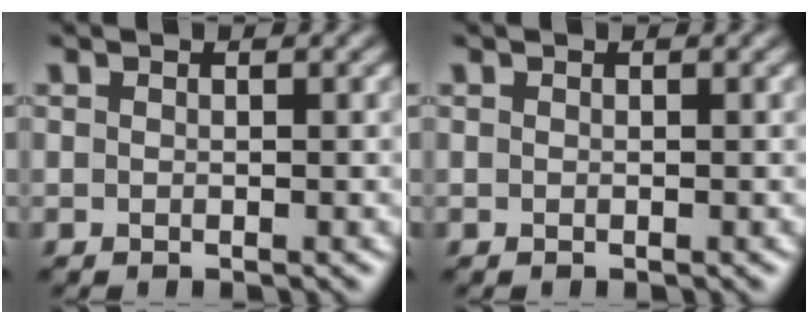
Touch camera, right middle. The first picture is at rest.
{"total": 0.0}